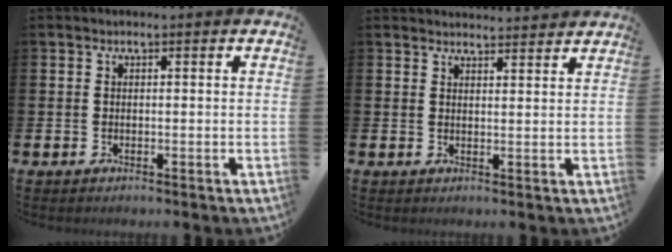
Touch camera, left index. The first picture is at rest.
{"total": 2.8, "force": [2.7, 0.1, -0.1], "torque": [0.004, -0.018, 0.048]}